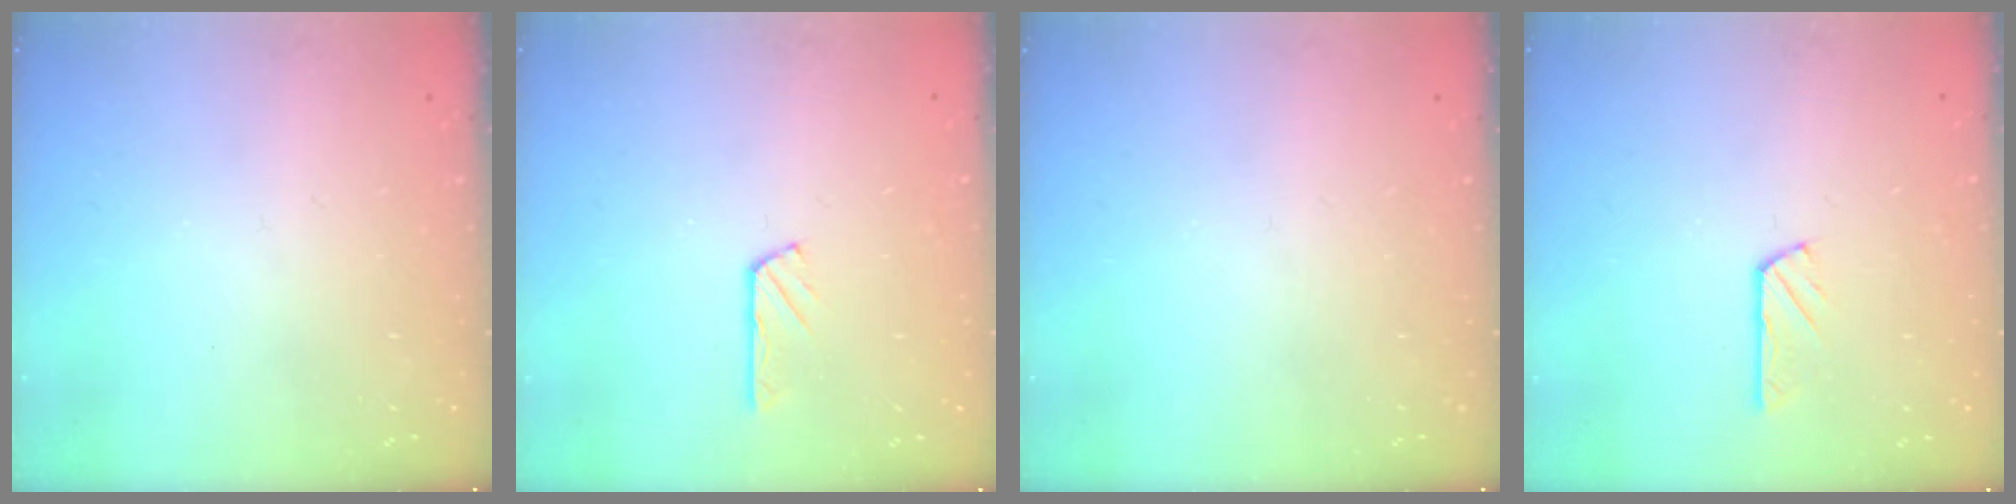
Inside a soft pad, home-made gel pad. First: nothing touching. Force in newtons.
{"total": 3.0, "press": 3.0, "slide": 0.4}
{"total": 0.0}
{"total": 3.4, "press": 3.4, "slide": 0.4}